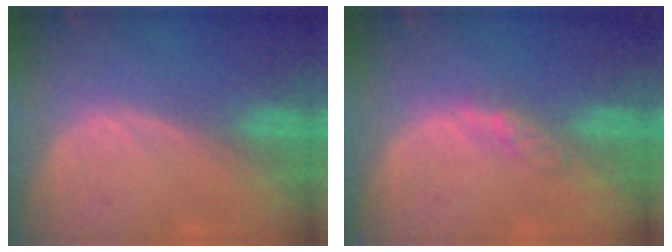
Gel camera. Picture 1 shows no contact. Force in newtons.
{"total": 2.6, "press": 2.3, "slide": 1.3}